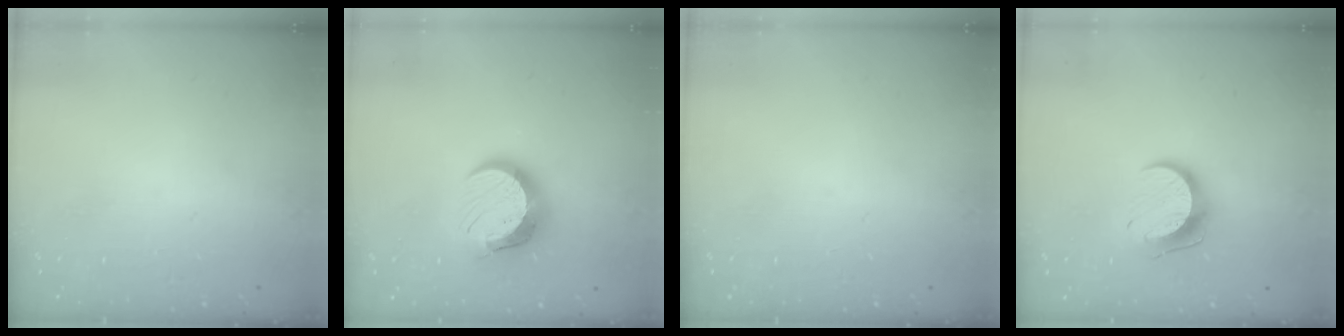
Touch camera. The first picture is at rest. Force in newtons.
{"total": 12.7, "press": 12.7, "slide": 0.8}
{"total": 0.0}
{"total": 10.4, "press": 10.4, "slide": 0.9}